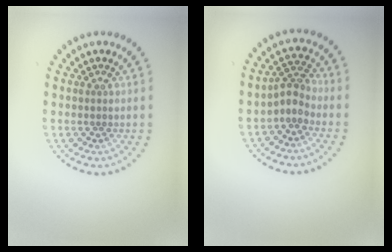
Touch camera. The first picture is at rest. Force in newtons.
{"total": 2.3, "press": 1.6, "slide": 1.6}